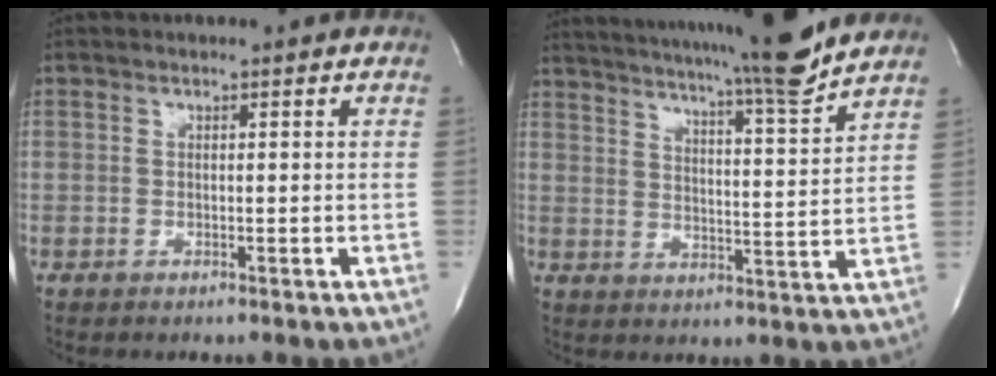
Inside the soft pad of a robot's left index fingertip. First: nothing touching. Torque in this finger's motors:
{"motor_torque": [0.17, -0.24, 0.50, 0.17]}